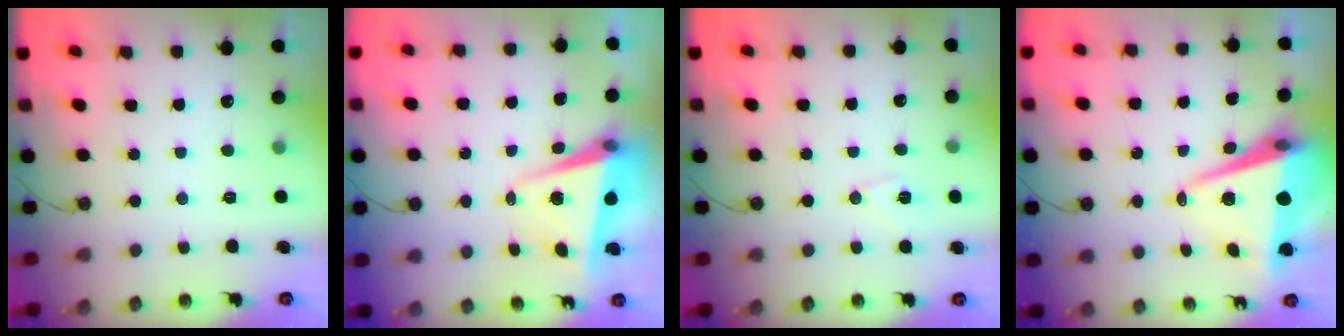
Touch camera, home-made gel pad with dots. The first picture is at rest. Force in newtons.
{"total": 7.2, "press": 7.2, "slide": 0.4}
{"total": 7.8, "press": 7.7, "slide": 1.3}
{"total": 9.7, "press": 9.1, "slide": 3.2}